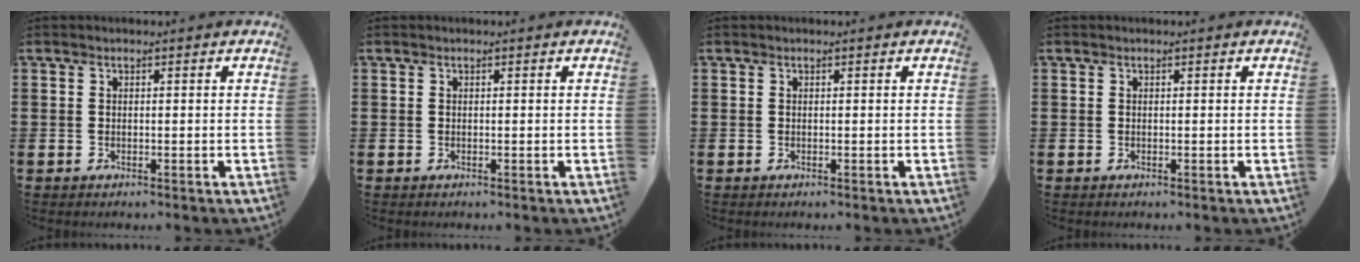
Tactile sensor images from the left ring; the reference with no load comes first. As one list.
[{"total": 0.0}, {"total": 0.0}, {"total": 0.0}]